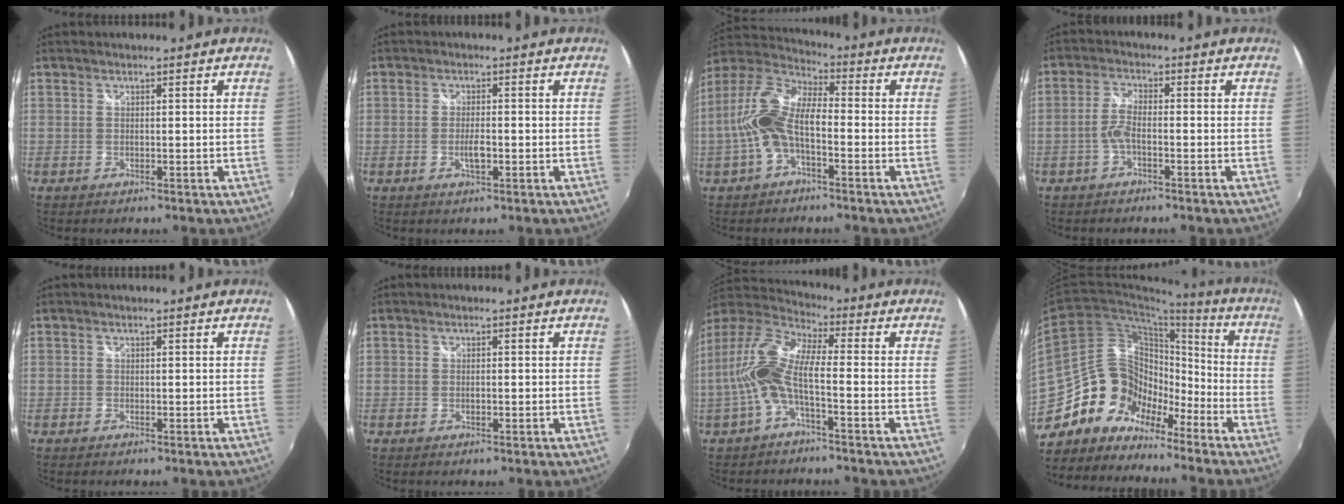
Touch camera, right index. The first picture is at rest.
{"total": 2.7, "force": [-0.7, 0.9, 2.4], "torque": [-0.046, 0.001, -0.012]}
{"total": 11.8, "force": [-2.7, 5.0, 10.4], "torque": [-0.222, 0.016, -0.054]}
{"total": 3.0, "force": [-1.4, 0.7, 2.6], "torque": [-0.064, 0.010, -0.028]}
{"total": 0.0}
{"total": 0.5, "force": [0.0, 0.2, 0.5], "torque": [-0.011, 0.003, 0.001]}
{"total": 11.4, "force": [-1.8, 3.3, 10.7], "torque": [-0.225, 0.012, -0.034]}
{"total": 16.2, "force": [-11.7, 10.1, 5.0], "torque": [-0.101, 0.028, -0.214]}